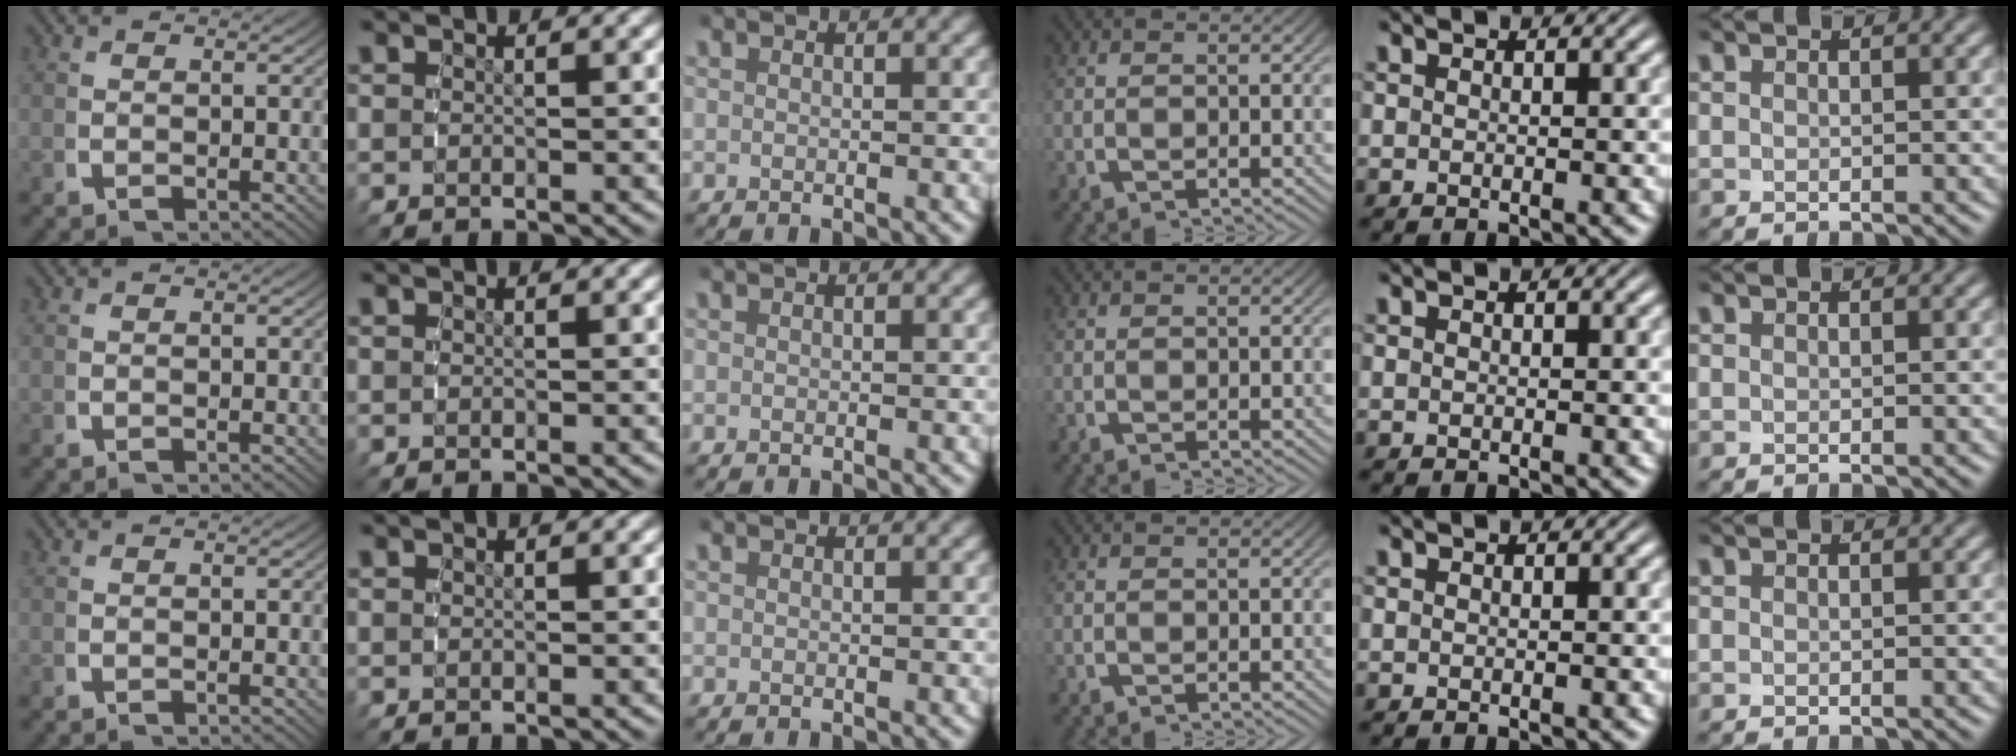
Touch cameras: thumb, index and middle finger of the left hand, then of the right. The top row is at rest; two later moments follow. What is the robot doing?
{"motion": "reach", "object": "jar lid"}